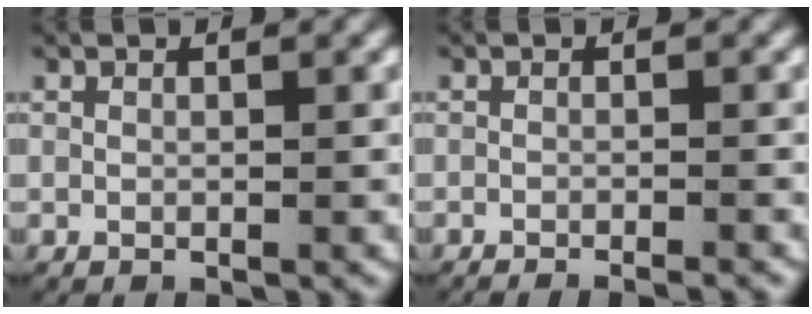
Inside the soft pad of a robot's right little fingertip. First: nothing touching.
{"total": 1.8, "force": [-1.7, -0.1, 0.6], "torque": [-0.007, 0.000, -0.029]}